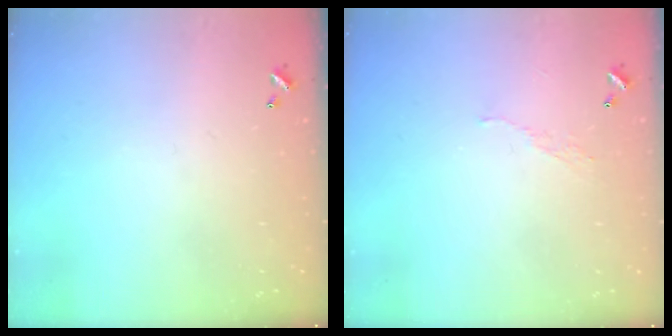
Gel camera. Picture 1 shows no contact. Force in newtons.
{"total": 3.6, "press": 3.5, "slide": 0.7}